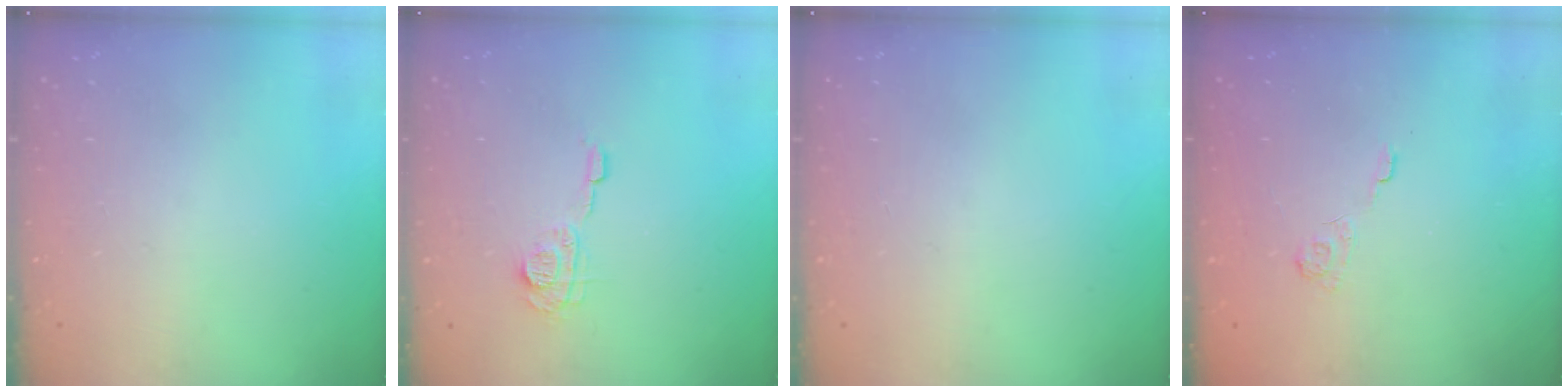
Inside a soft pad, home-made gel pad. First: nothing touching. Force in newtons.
{"total": 7.5, "press": 7.4, "slide": 0.5}
{"total": 0.0}
{"total": 2.7, "press": 2.3, "slide": 1.4}